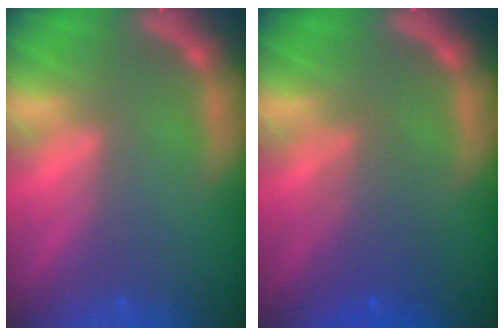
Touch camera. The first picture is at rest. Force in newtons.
{"total": 3.6}